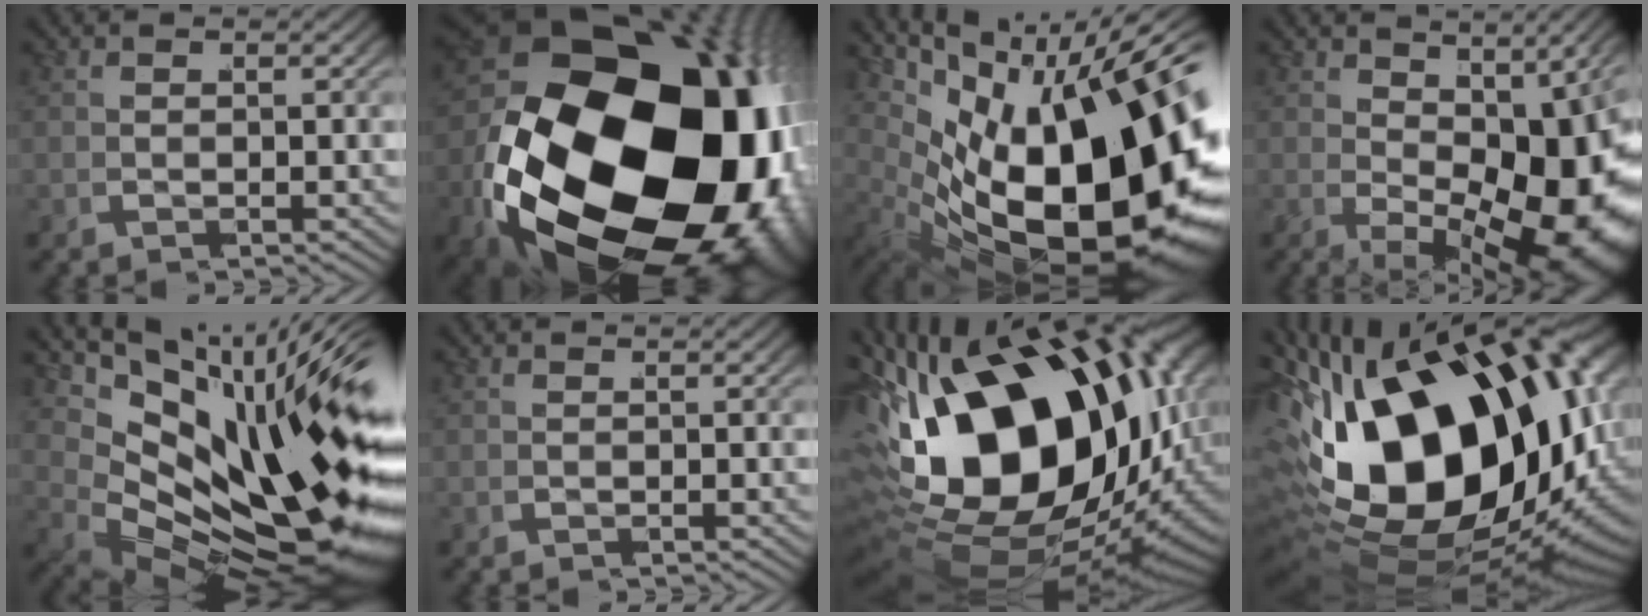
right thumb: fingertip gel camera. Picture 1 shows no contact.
{"total": 41.8, "force": [-3.7, 26.9, 31.8], "torque": [-0.526, -0.101, -0.006]}
{"total": 25.8, "force": [-2.4, 15.2, 20.8], "torque": [-0.346, -0.078, 0.020]}
{"total": 14.6, "force": [-2.0, 8.0, 12.1], "torque": [-0.167, -0.034, 0.002]}
{"total": 17.7, "force": [-0.3, 9.2, 15.2], "torque": [-0.236, -0.042, 0.031]}
{"total": 0.0}
{"total": 27.4, "force": [-0.8, 16.5, 21.9], "torque": [-0.375, -0.057, 0.026]}
{"total": 30.7, "force": [-0.7, 18.7, 24.3], "torque": [-0.422, -0.056, 0.027]}